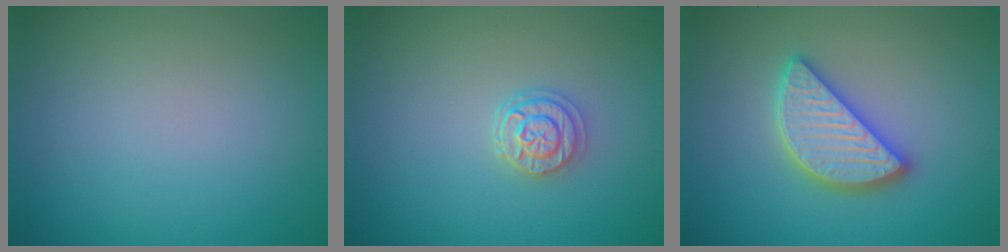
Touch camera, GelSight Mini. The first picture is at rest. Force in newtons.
{"total": 2.2, "press": 2.0, "slide": 0.8}
{"total": 4.7, "press": 4.7, "slide": 0.4}